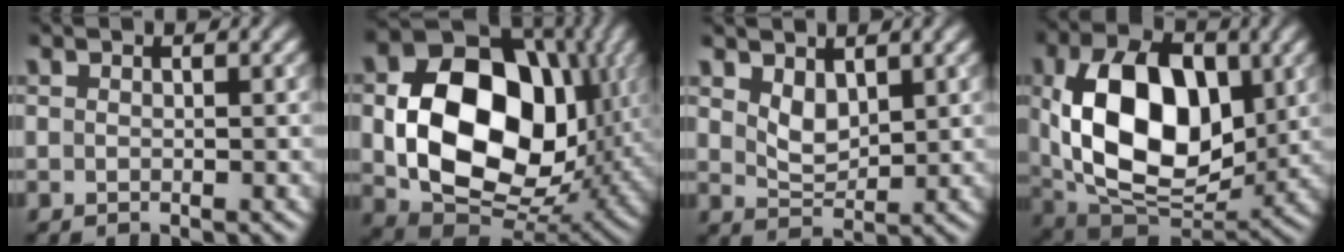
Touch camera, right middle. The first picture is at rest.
{"total": 15.2, "force": [0.9, 11.1, 10.4], "torque": [-0.172, -0.014, 0.019]}
{"total": 2.5, "force": [1.3, 1.4, 1.6], "torque": [-0.035, -0.007, 0.033]}
{"total": 13.3, "force": [1.5, 8.3, 10.2], "torque": [-0.173, 0.000, 0.029]}